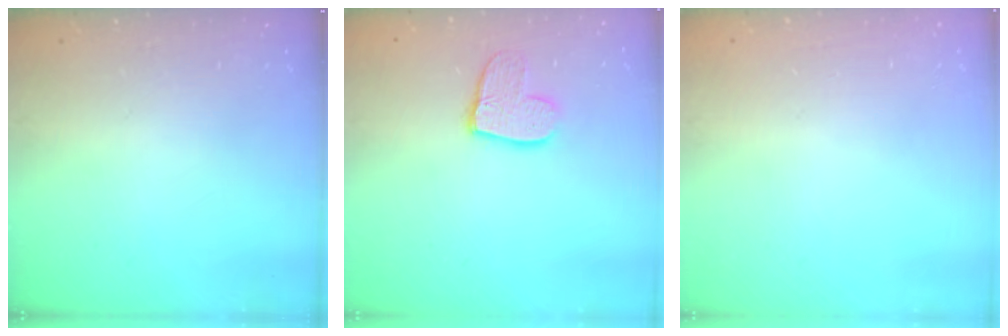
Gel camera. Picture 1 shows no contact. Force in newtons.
{"total": 10.9, "press": 10.8, "slide": 0.9}
{"total": 0.0}